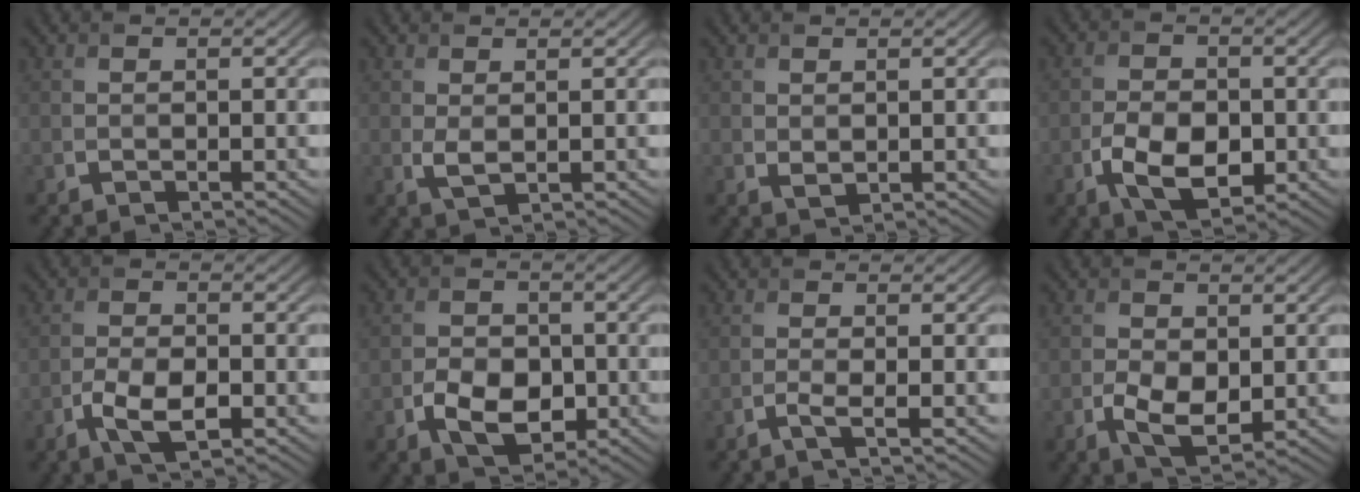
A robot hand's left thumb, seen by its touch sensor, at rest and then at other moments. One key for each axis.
{"total": 1.7, "fx": 0.4, "fy": 0.8, "fz": 1.4, "tx": -0.037, "ty": -0.003, "tz": 0.013}
{"total": 1.1, "fx": 0.5, "fy": 0.7, "fz": 0.7, "tx": -0.017, "ty": -0.005, "tz": 0.014}
{"total": 6.6, "fx": -2.1, "fy": 3.9, "fz": 4.9, "tx": -0.095, "ty": -0.006, "tz": -0.042}
{"total": 5.1, "fx": -2.1, "fy": 2.3, "fz": 3.9, "tx": -0.082, "ty": -0.004, "tz": -0.043}
{"total": 5.8, "fx": -1.9, "fy": 4.0, "fz": 3.8, "tx": -0.069, "ty": -0.008, "tz": -0.036}
{"total": 1.4, "fx": -0.6, "fy": 0.1, "fz": 1.2, "tx": -0.027, "ty": 0.003, "tz": -0.017}
{"total": 4.9, "fx": -0.8, "fy": 2.9, "fz": 3.8, "tx": -0.078, "ty": -0.011, "tz": -0.014}